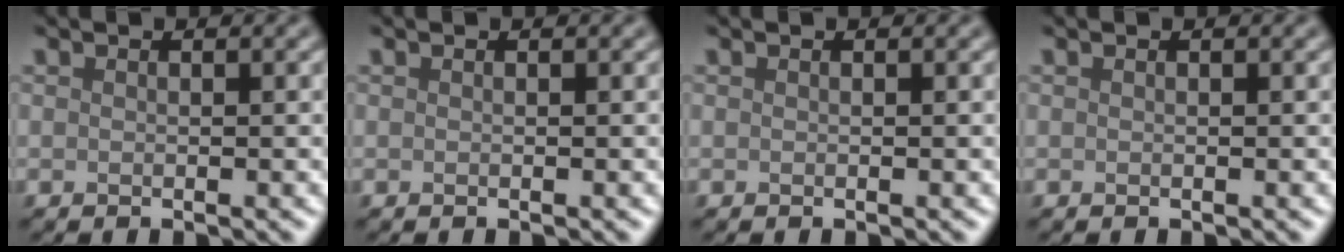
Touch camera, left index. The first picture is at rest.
{"total": 0.0}
{"total": 0.0}
{"total": 0.0}